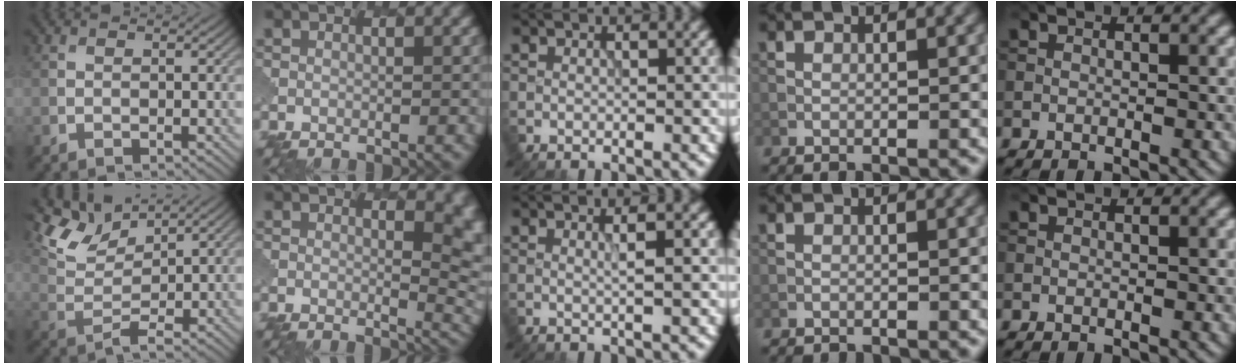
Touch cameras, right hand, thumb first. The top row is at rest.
{"thumb": {"total": 5.3, "force": [3.6, 2.2, 3.2], "torque": [-0.071, 0.004, 0.074]}, "index": {"total": 5.6, "force": [1.3, 2.6, 4.8], "torque": [-0.029, -0.007, 0.021]}, "middle": {"total": 1.2, "force": [0.3, 0.3, 1.1], "torque": [-0.014, 0.003, 0.000]}, "ring": {"total": 1.4, "force": [-1.4, 0.1, 0.2], "torque": [0.001, -0.004, -0.022]}}